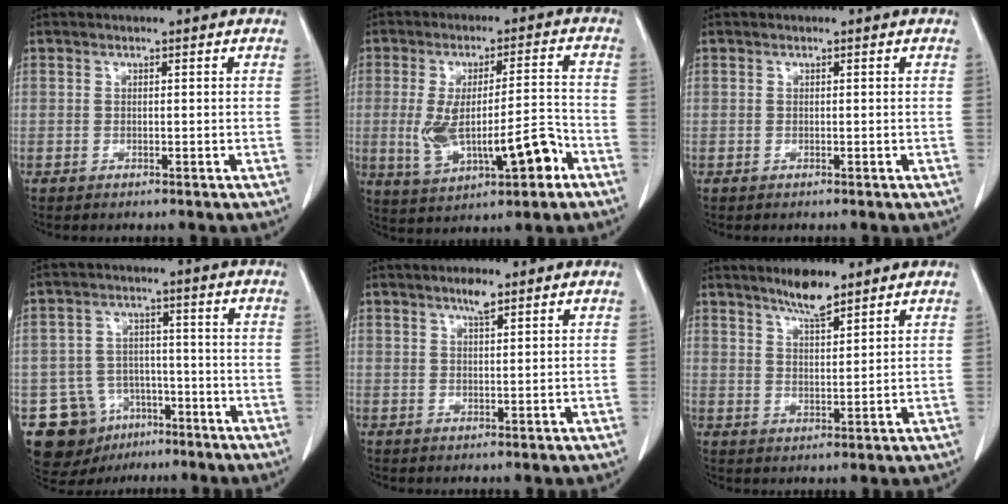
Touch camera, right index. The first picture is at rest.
{"total": 12.2, "force": [-3.5, 3.4, 11.2], "torque": [-0.203, 0.015, -0.041]}
{"total": 0.0}
{"total": 11.4, "force": [-6.1, 9.1, 2.9], "torque": [-0.056, 0.032, -0.086]}
{"total": 2.4, "force": [1.7, 0.4, 1.7], "torque": [-0.033, 0.002, 0.029]}
{"total": 5.2, "force": [4.2, 0.7, 2.9], "torque": [-0.055, 0.000, 0.075]}